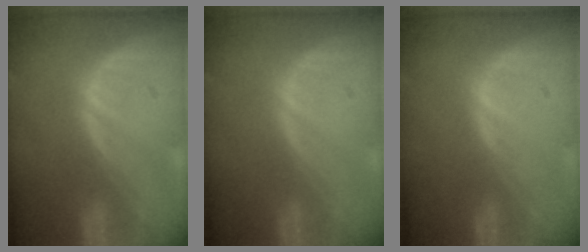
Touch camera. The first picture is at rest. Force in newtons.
{"total": 0.0}
{"total": 0.5, "press": 0.0, "slide": 0.5}